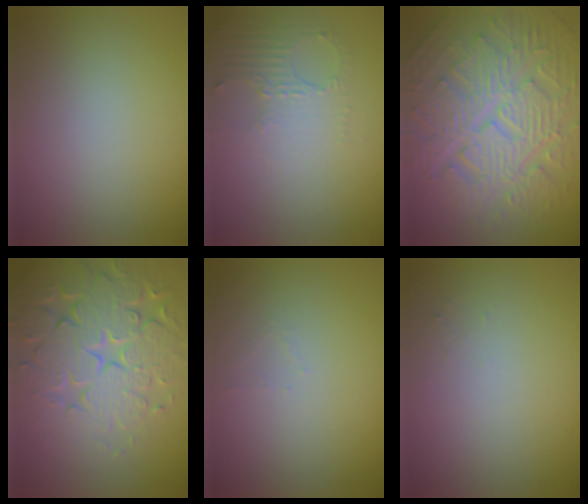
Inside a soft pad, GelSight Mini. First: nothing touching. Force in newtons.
{"total": 2.6, "press": 2.0, "slide": 1.7}
{"total": 10.2, "press": 6.8, "slide": 7.5}
{"total": 7.6, "press": 7.5, "slide": 1.6}
{"total": 1.0, "press": 1.0, "slide": 0.2}
{"total": 0.6, "press": 0.6, "slide": 0.1}